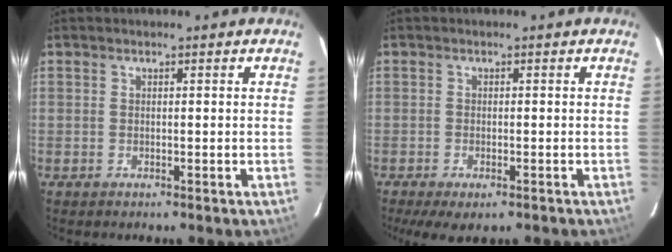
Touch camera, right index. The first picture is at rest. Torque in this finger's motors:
{"motor_torque": [1.12, -1.01, 0.44, 0.11]}